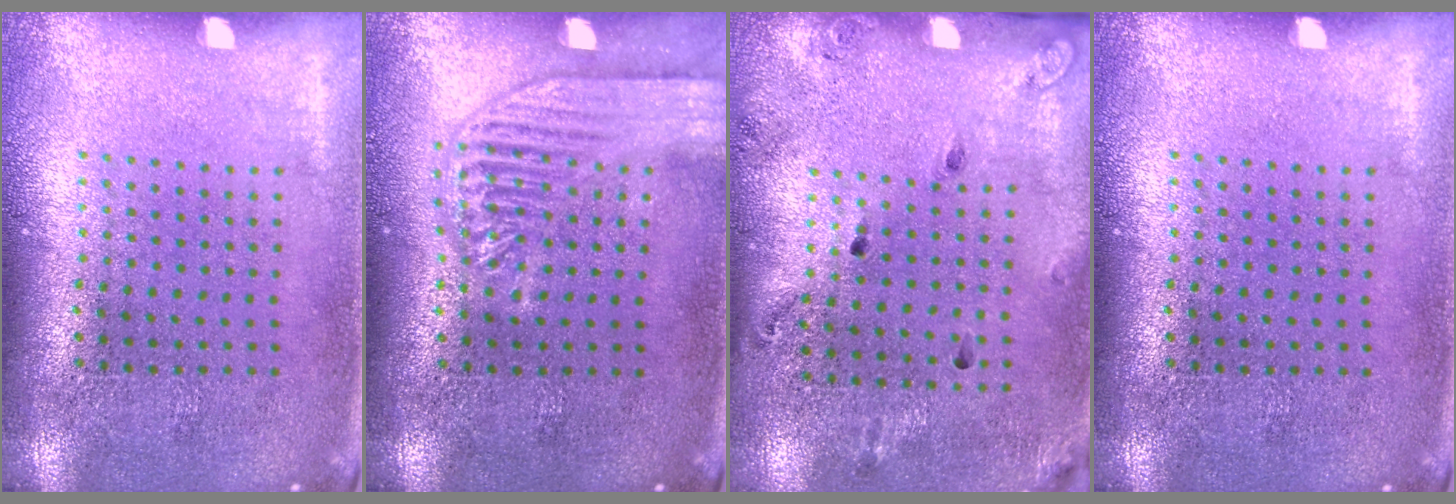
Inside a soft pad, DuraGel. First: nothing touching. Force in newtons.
{"total": 1.9, "press": 1.8, "slide": 0.2}
{"total": 1.8, "press": 1.2, "slide": 1.4}
{"total": 0.0}